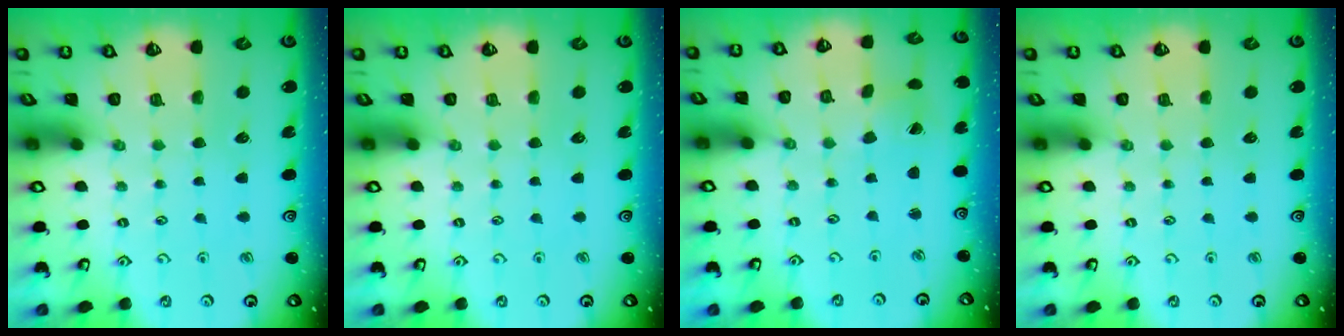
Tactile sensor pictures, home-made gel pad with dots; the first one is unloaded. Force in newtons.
{"total": 0.0}
{"total": 1.5, "press": 1.4, "slide": 0.2}
{"total": 0.0}